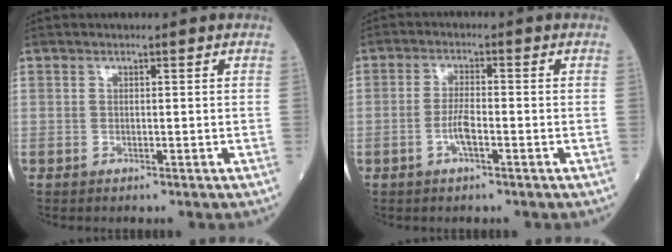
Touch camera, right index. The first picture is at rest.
{"total": 3.3, "force": [-1.3, 0.6, 3.0], "torque": [-0.061, 0.001, -0.027]}